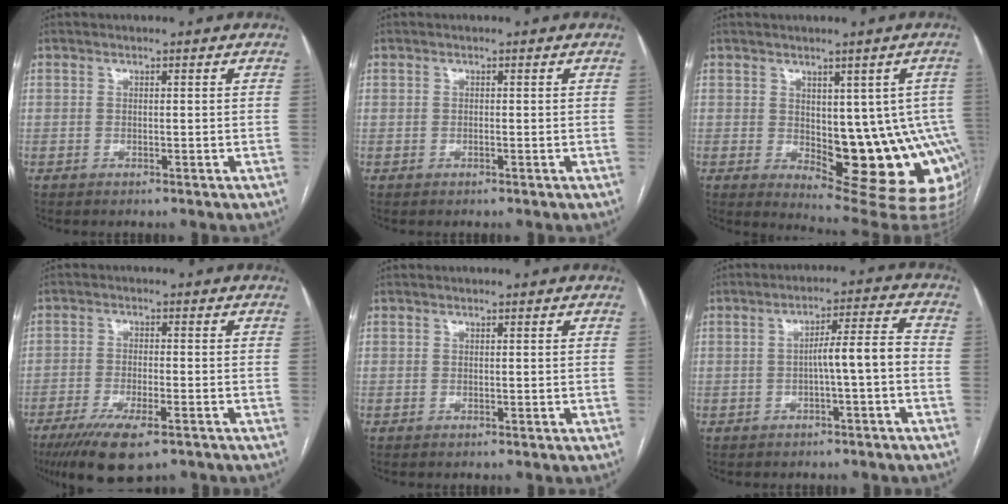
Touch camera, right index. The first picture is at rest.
{"total": 0.0}
{"total": 16.1, "force": [-2.1, 6.6, 14.6], "torque": [-0.118, 0.009, -0.005]}
{"total": 10.2, "force": [-6.8, 2.4, 7.1], "torque": [-0.122, -0.021, -0.107]}
{"total": 0.0}
{"total": 5.8, "force": [-1.4, 0.1, 5.6], "torque": [-0.086, 0.020, -0.017]}